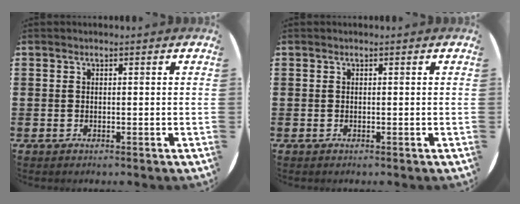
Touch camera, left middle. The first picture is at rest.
{"total": 0.0}